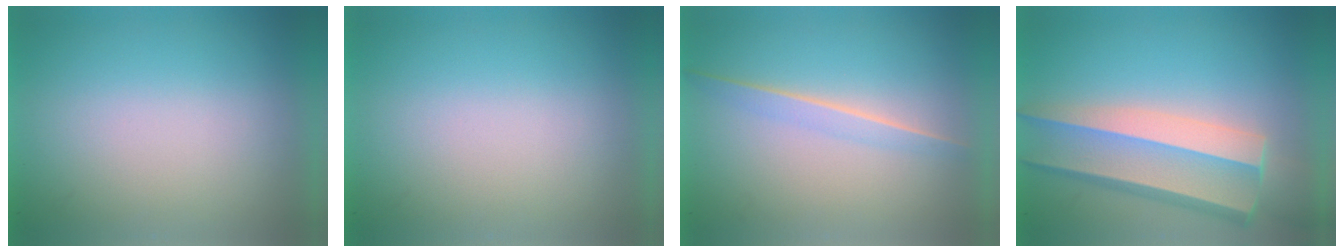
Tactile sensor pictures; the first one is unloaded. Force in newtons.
{"total": 0.0}
{"total": 1.4}
{"total": 3.4}